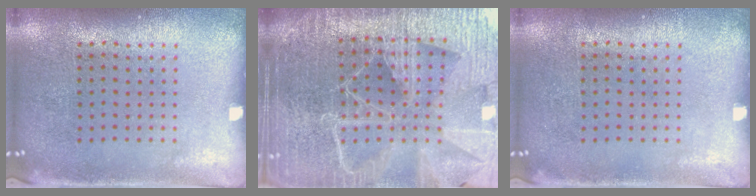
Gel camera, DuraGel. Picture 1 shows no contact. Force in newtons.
{"total": 6.3, "press": 5.5, "slide": 3.1}
{"total": 0.0}